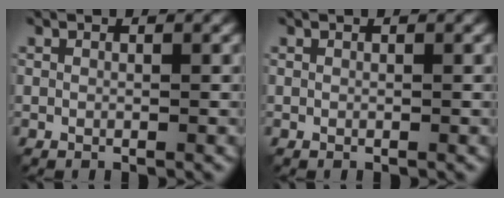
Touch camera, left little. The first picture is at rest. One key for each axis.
{"total": 0.0}